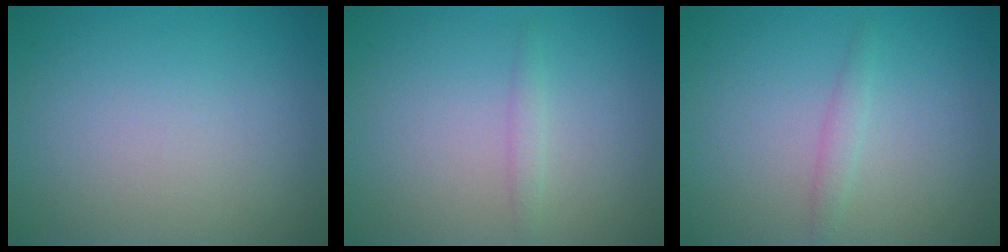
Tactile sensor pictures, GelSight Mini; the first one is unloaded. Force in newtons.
{"total": 0.9, "press": 0.9, "slide": 0.1}
{"total": 1.0, "press": 1.0, "slide": 0.1}